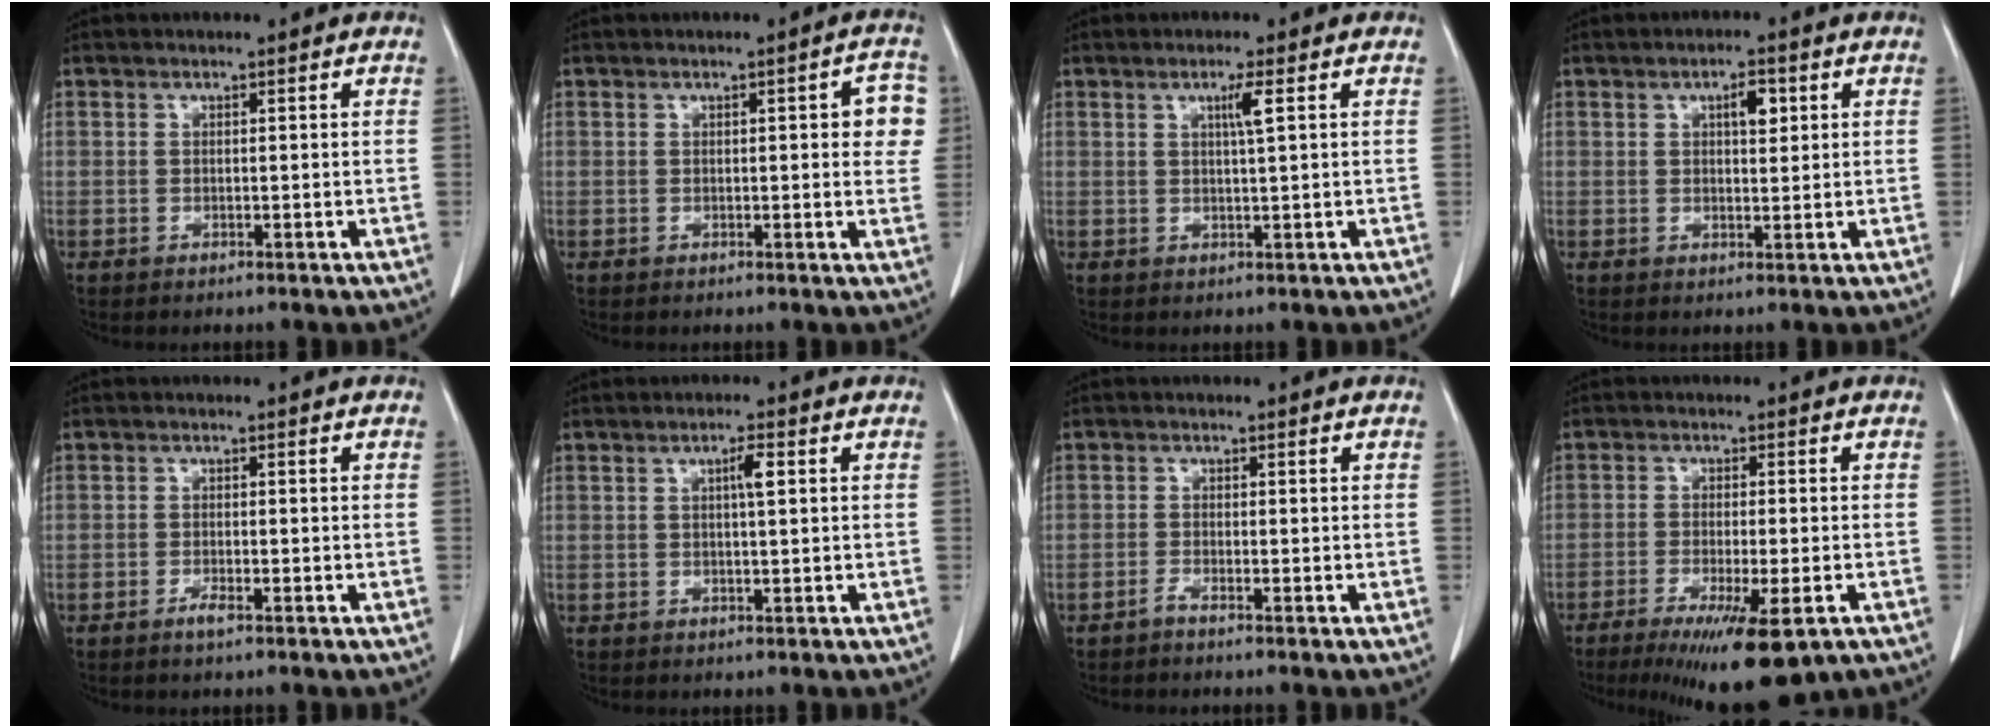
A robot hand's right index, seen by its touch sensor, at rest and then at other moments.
{"total": 4.7, "force": [0.9, 1.4, 4.4], "torque": [-0.039, 0.005, 0.004]}
{"total": 2.5, "force": [0.9, -0.4, 2.3], "torque": [-0.043, -0.002, 0.016]}
{"total": 3.3, "force": [1.3, 1.2, 2.8], "torque": [-0.045, 0.002, 0.019]}
{"total": 1.5, "force": [-1.0, 0.1, 1.1], "torque": [-0.021, -0.001, -0.018]}
{"total": 2.3, "force": [0.6, 0.1, 2.2], "torque": [-0.039, 0.003, 0.010]}
{"total": 0.9, "force": [-0.7, -0.3, 0.4], "torque": [-0.003, 0.002, -0.015]}
{"total": 12.3, "force": [-7.7, 1.8, 9.4], "torque": [-0.132, -0.029, -0.110]}